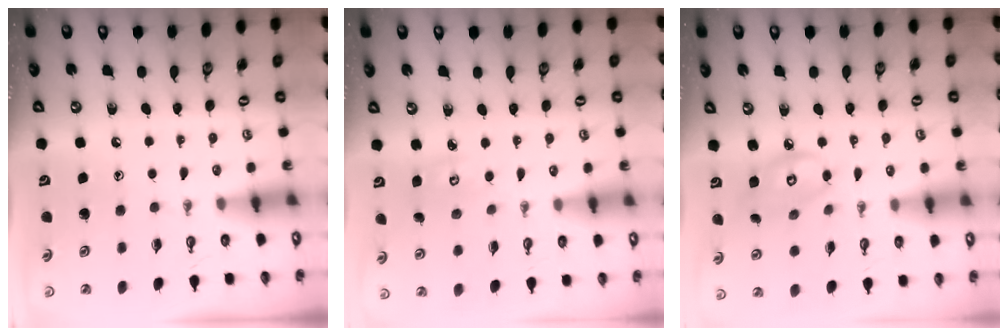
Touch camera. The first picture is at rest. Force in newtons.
{"total": 4.0, "press": 4.0, "slide": 0.3}
{"total": 7.2, "press": 7.2, "slide": 0.4}